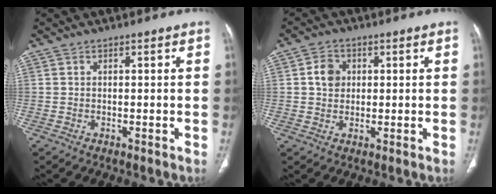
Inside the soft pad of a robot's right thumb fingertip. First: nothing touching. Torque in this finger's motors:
{"motor_torque": [-0.01, 0.55, 0.31, -0.43, 0.01]}